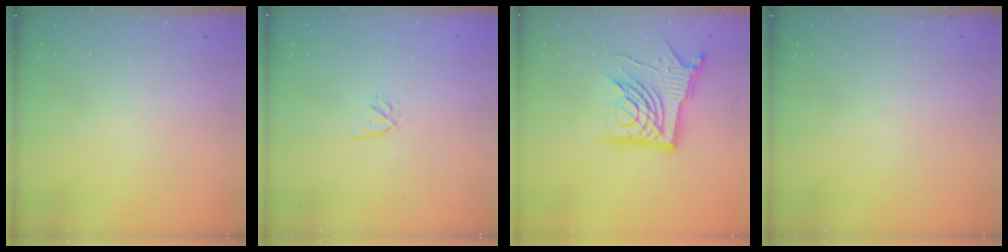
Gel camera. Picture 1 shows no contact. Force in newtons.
{"total": 2.1, "press": 1.9, "slide": 0.8}
{"total": 14.4, "press": 14.3, "slide": 1.5}
{"total": 0.0}